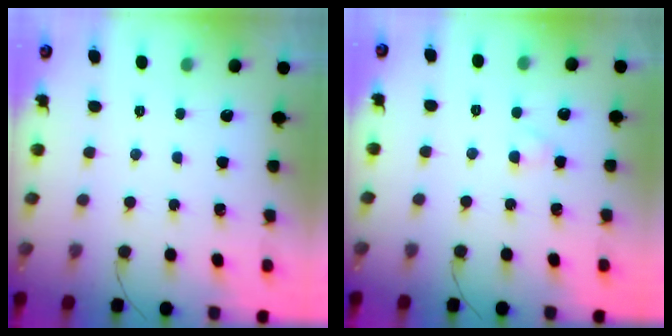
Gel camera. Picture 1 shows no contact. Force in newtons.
{"total": 2.2, "press": 2.0, "slide": 0.9}